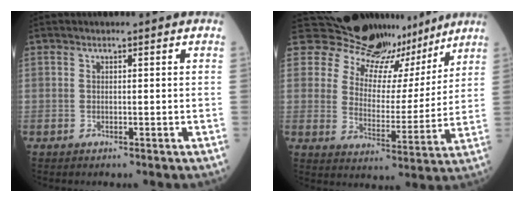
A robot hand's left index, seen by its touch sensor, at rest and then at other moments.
{"total": 16.8, "force": [14.9, 7.0, 3.3], "torque": [-0.047, -0.018, 0.197]}